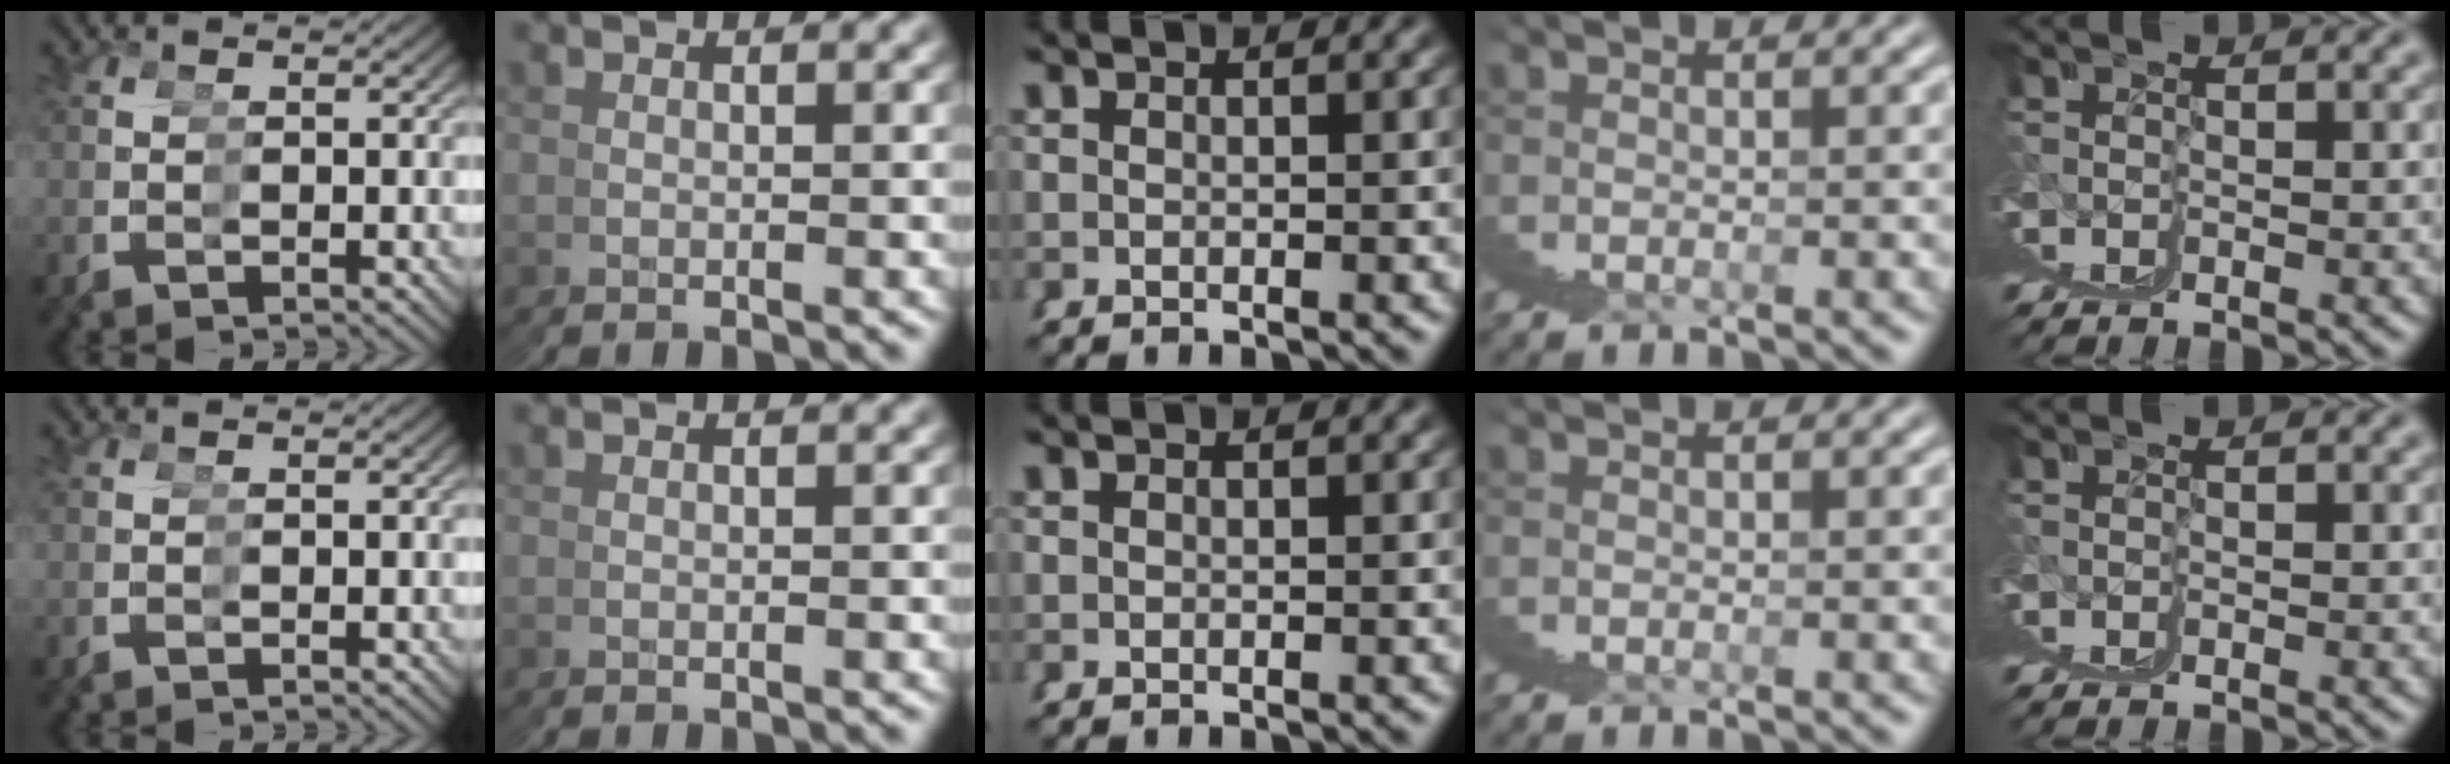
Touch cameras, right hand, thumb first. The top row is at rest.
{}